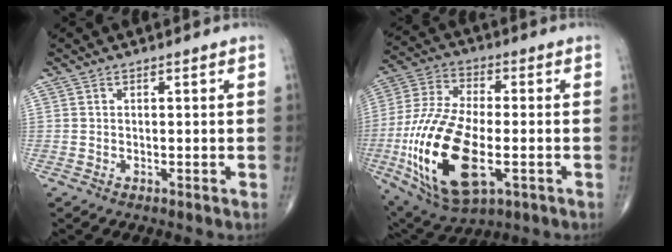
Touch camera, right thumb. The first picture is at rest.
{"total": 22.6, "force": [-5.4, 10.6, 19.2], "torque": [-0.401, 0.001, -0.085]}